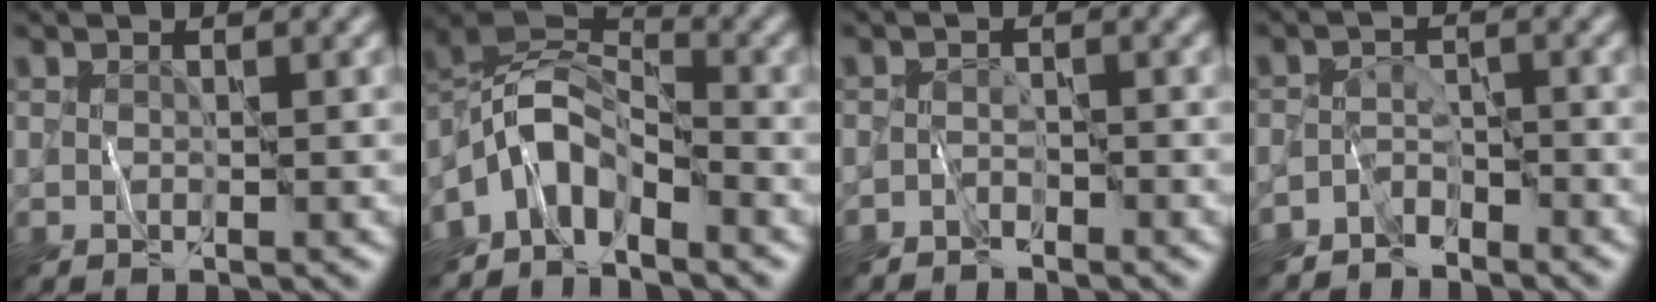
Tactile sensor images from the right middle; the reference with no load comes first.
{"total": 5.0, "force": [-3.3, 2.5, 2.8], "torque": [-0.040, 0.006, -0.077]}
{"total": 1.4, "force": [-1.3, 0.5, 0.2], "torque": [-0.002, 0.008, -0.027]}
{"total": 2.5, "force": [-2.3, 1.0, 0.5], "torque": [-0.005, 0.005, -0.052]}